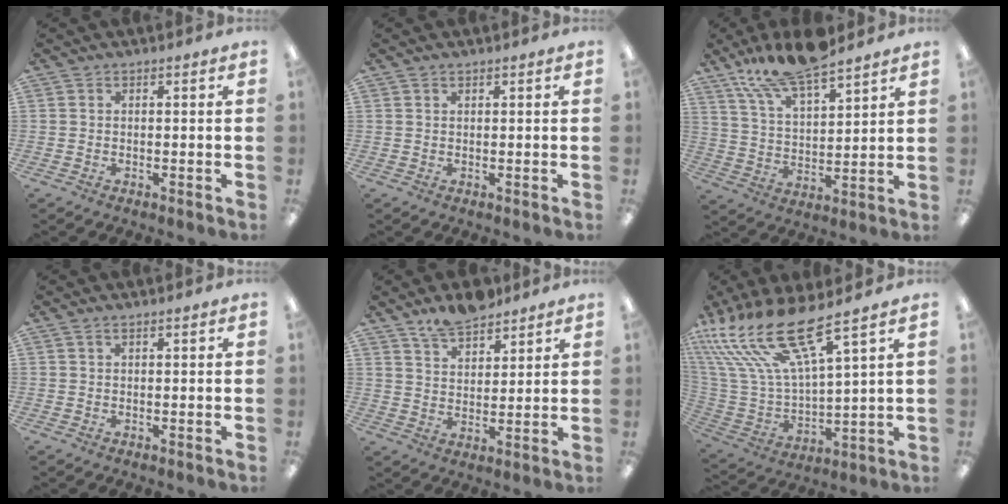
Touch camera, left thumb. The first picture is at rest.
{"total": 0.8, "force": [0.6, 0.2, 0.4], "torque": [-0.009, 0.001, 0.011]}
{"total": 14.7, "force": [12.0, 4.1, 7.5], "torque": [-0.145, -0.062, 0.212]}
{"total": 1.1, "force": [0.6, 0.4, 0.9], "torque": [-0.019, 0.002, 0.011]}
{"total": 8.1, "force": [7.1, 3.1, 2.5], "torque": [-0.042, -0.040, 0.132]}
{"total": 20.7, "force": [14.8, 5.3, 13.5], "torque": [-0.301, -0.107, 0.255]}